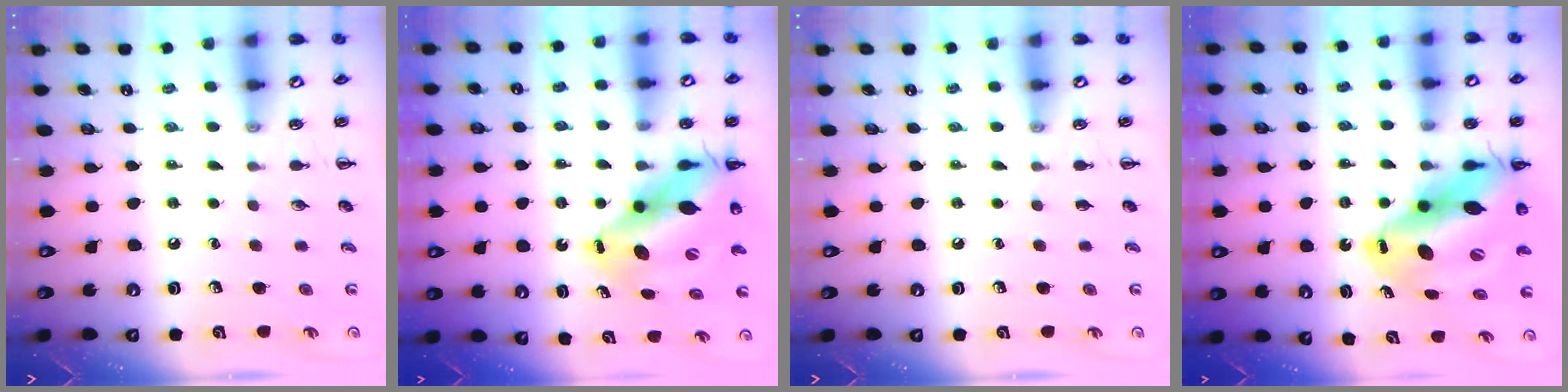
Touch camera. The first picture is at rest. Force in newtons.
{"total": 14.1, "press": 13.6, "slide": 3.7}
{"total": 0.0}
{"total": 19.0, "press": 18.1, "slide": 5.5}